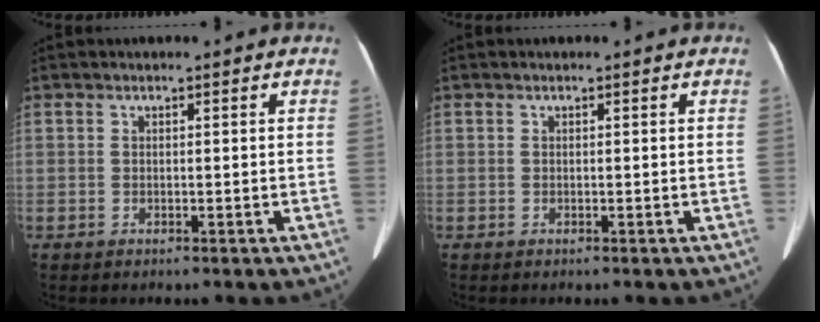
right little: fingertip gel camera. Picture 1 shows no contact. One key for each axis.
{"total": 0.0}